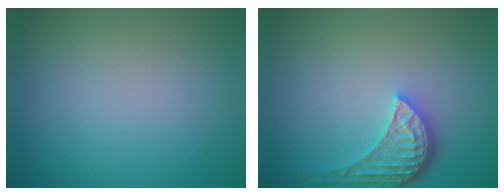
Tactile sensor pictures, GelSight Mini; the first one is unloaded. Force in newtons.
{"total": 4.1, "press": 3.4, "slide": 2.4}